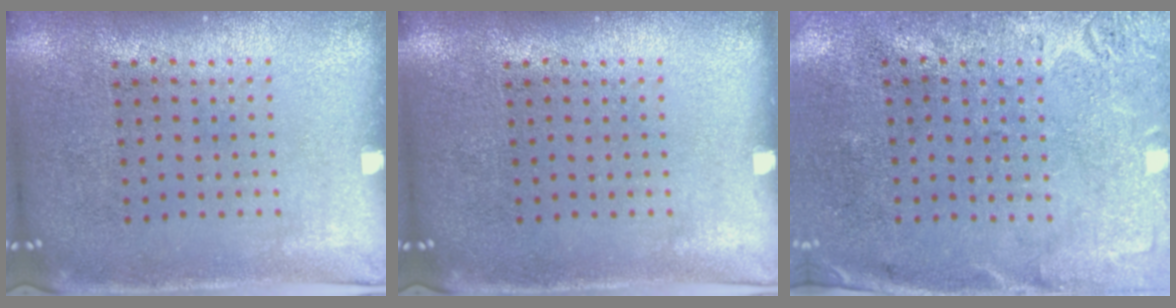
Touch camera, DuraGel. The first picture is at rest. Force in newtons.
{"total": 0.0}
{"total": 2.8, "press": 2.2, "slide": 1.8}